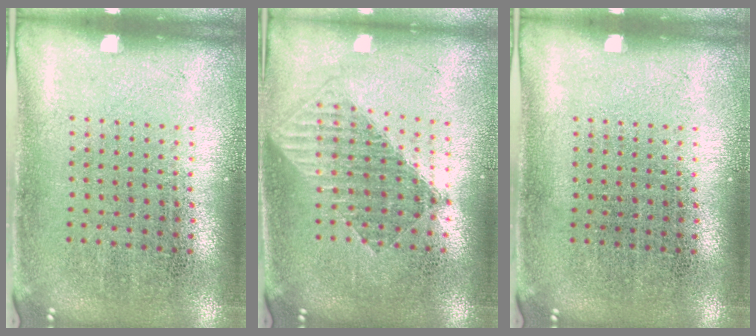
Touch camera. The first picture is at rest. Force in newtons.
{"total": 1.5, "press": 1.2, "slide": 0.8}
{"total": 0.0}